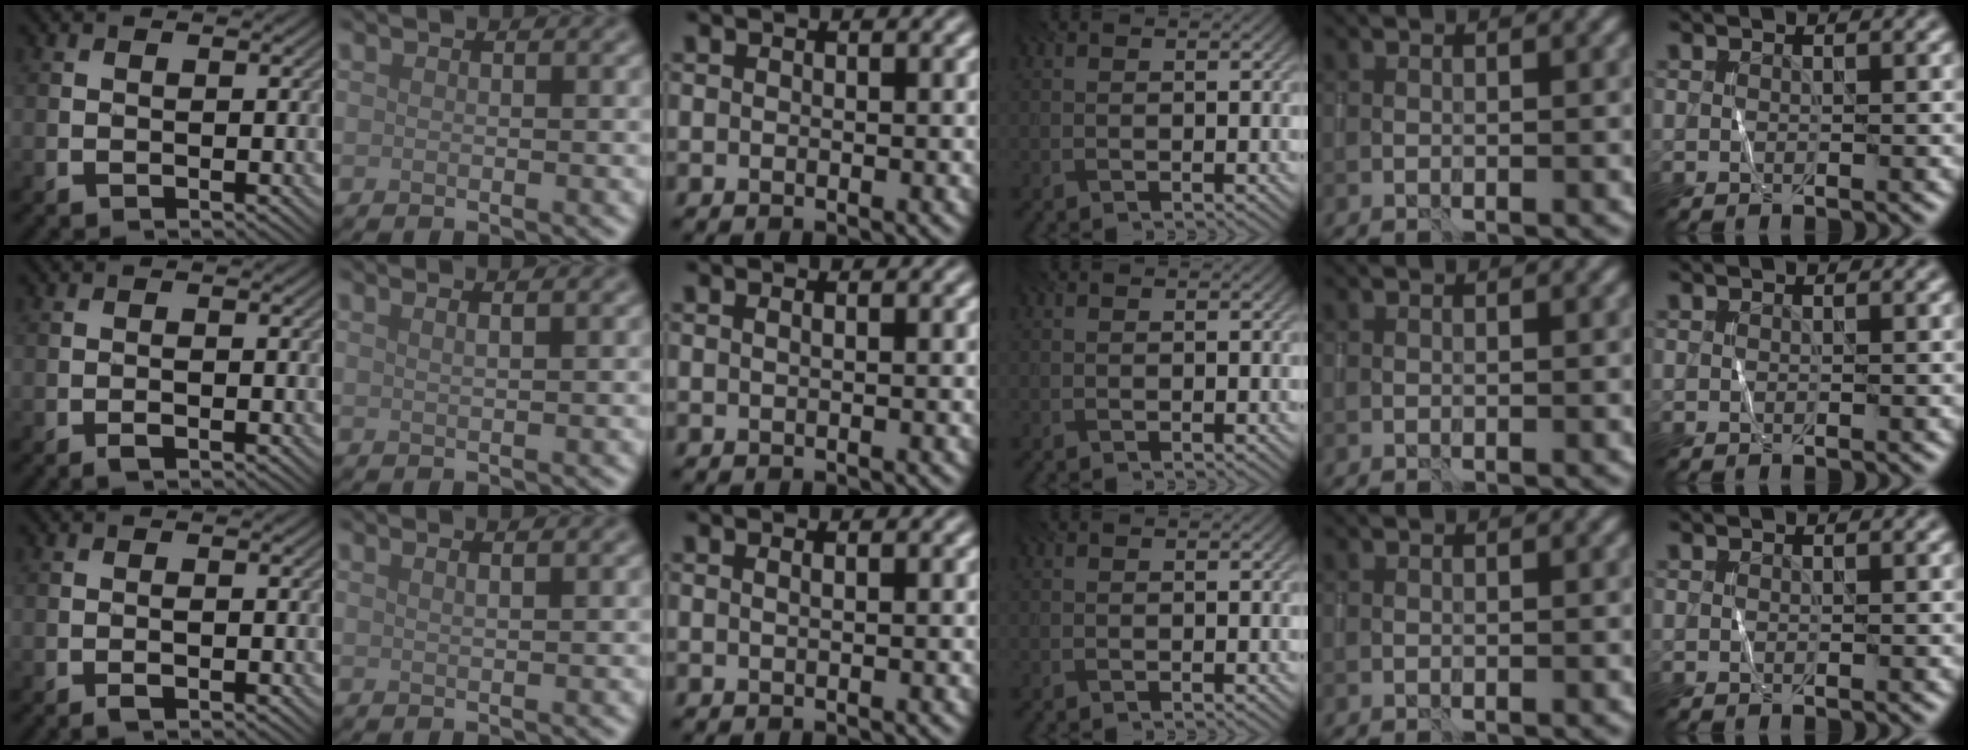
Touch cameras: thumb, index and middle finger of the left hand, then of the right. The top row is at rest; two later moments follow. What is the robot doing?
{"motion": "wrap", "object": "sponge"}